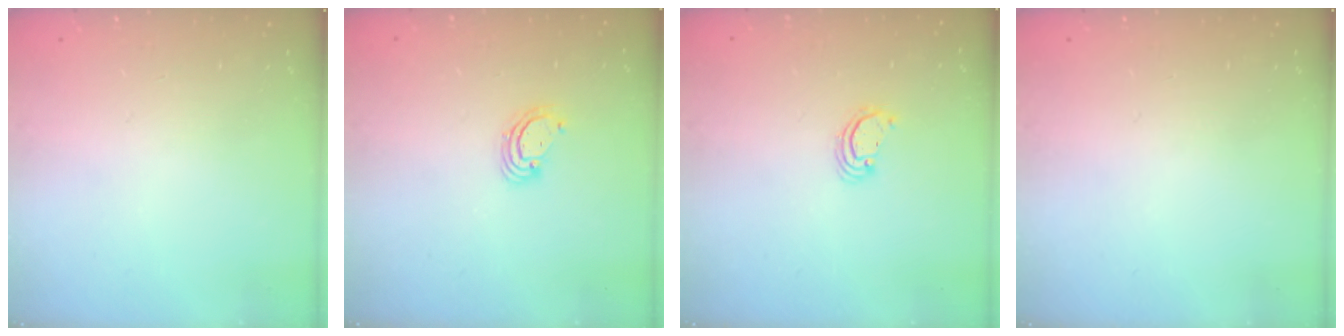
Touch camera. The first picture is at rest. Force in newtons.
{"total": 3.5, "press": 3.5, "slide": 0.2}
{"total": 2.2, "press": 2.2, "slide": 0.2}
{"total": 0.0}